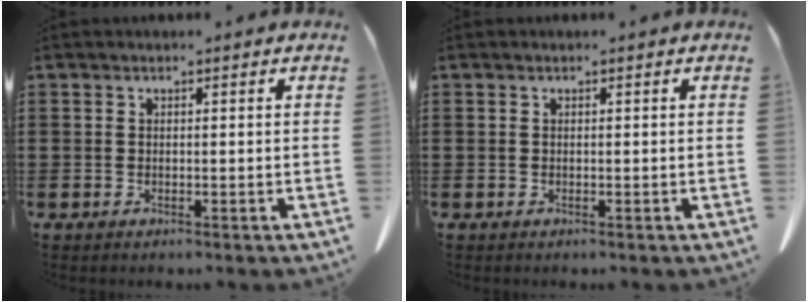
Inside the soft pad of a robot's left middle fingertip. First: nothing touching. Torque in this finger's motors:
{"motor_torque": [-0.06, 0.06, 0.00, 0.00]}